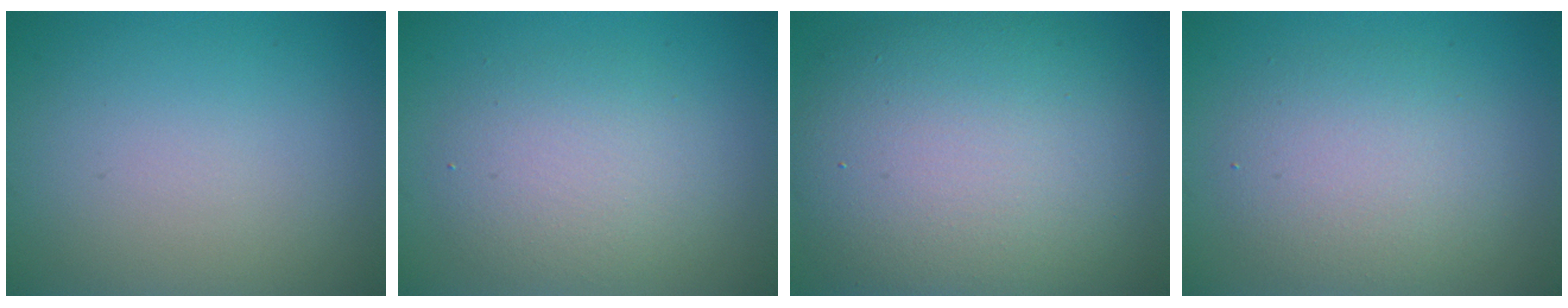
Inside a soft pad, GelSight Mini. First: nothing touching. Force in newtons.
{"total": 4.0, "press": 4.0, "slide": 0.1}
{"total": 12.2, "press": 12.2, "slide": 0.8}
{"total": 4.4, "press": 4.4, "slide": 0.3}